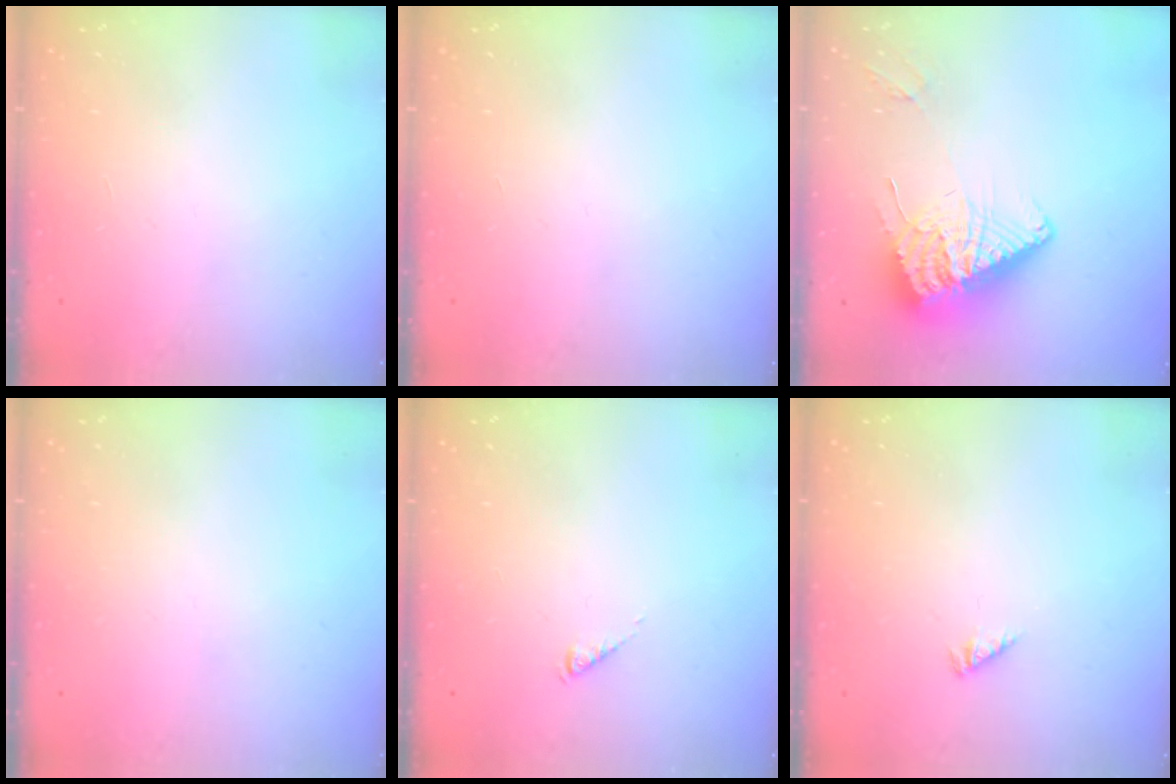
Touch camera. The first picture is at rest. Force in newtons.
{"total": 0.0}
{"total": 12.7, "press": 12.6, "slide": 1.6}
{"total": 0.0}
{"total": 0.0}
{"total": 1.1, "press": 1.1, "slide": 0.3}